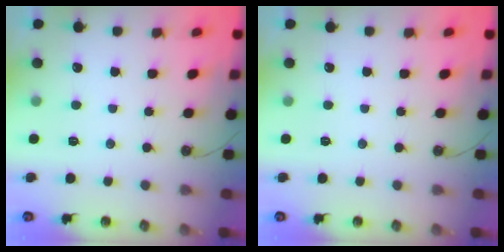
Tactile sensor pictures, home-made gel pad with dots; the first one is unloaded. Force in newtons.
{"total": 0.0}